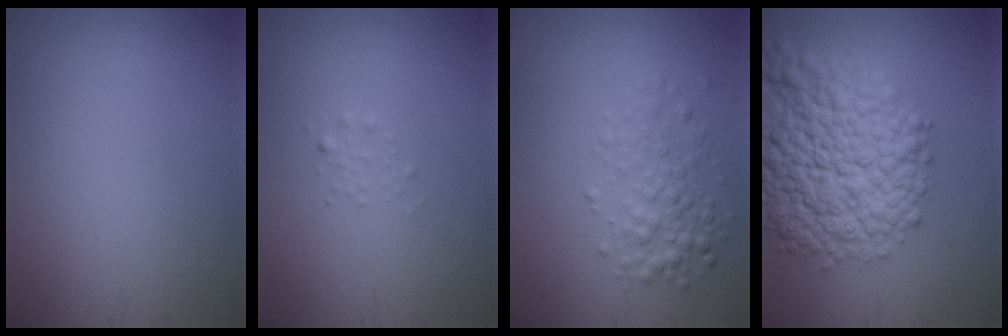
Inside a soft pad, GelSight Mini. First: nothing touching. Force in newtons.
{"total": 0.7, "press": 0.7, "slide": 0.0}
{"total": 3.0, "press": 3.0, "slide": 0.1}
{"total": 13.3, "press": 13.3, "slide": 0.6}